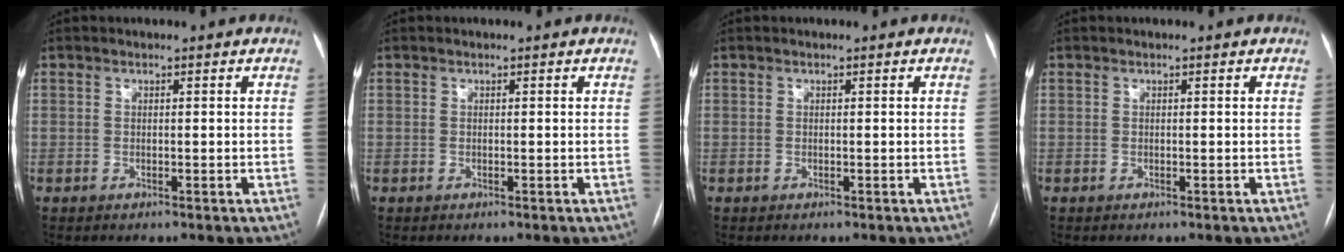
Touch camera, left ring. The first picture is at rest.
{"total": 0.0}
{"total": 0.0}
{"total": 0.0}